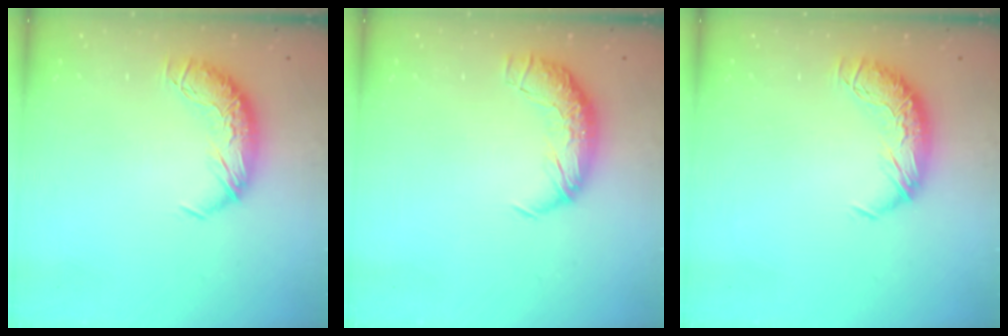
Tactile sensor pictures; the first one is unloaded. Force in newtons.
{"total": 2.4, "press": 1.1, "slide": 2.2}
{"total": 0.0}